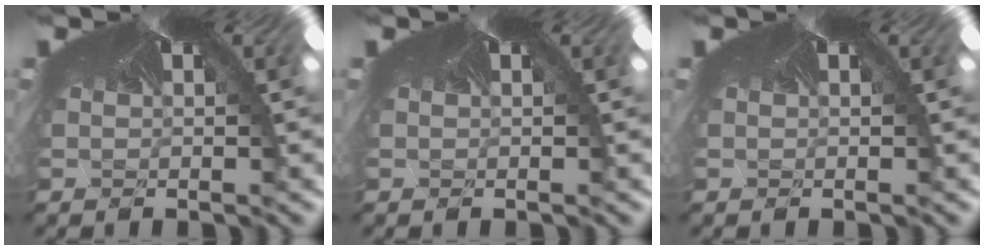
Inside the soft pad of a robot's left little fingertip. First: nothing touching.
{"total": 0.0}
{"total": 0.0}